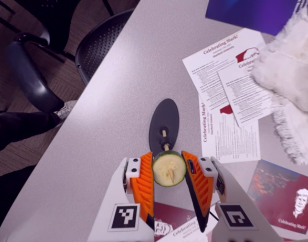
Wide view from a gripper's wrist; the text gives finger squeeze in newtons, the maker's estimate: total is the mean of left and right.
{"total": 10.7, "left": 10.2, "right": 11.2}